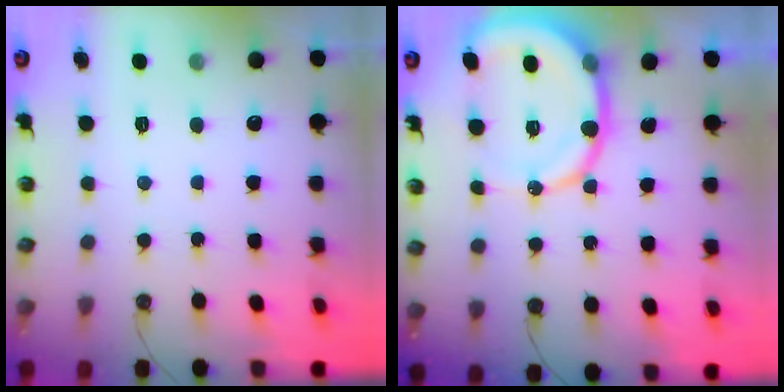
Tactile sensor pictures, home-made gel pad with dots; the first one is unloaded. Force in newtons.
{"total": 12.1, "press": 12.0, "slide": 1.7}